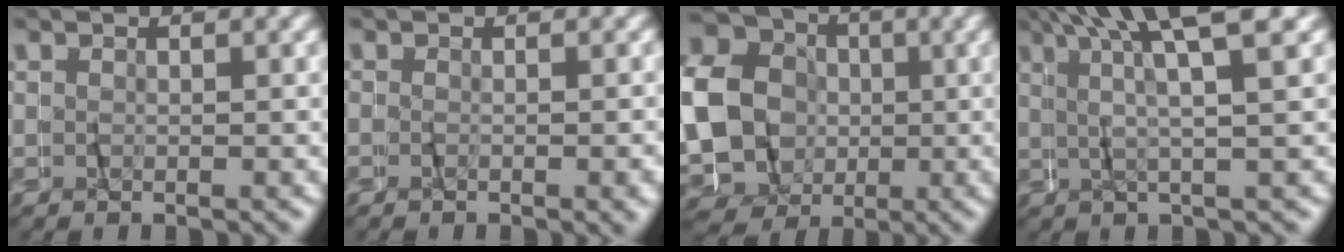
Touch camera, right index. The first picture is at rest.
{"total": 1.1, "force": [-0.7, -0.6, 0.6], "torque": [-0.006, -0.003, -0.012]}
{"total": 21.4, "force": [-0.8, 19.5, 8.9], "torque": [-0.221, -0.048, -0.028]}
{"total": 6.6, "force": [3.5, 0.1, 5.6], "torque": [-0.109, 0.018, 0.050]}